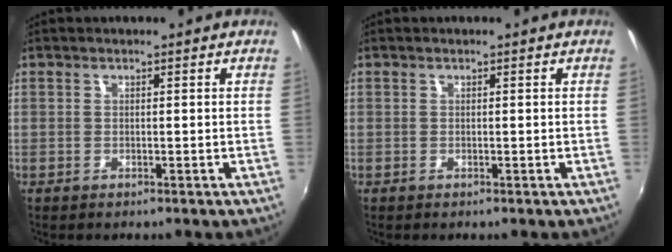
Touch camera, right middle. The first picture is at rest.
{"total": 0.0}